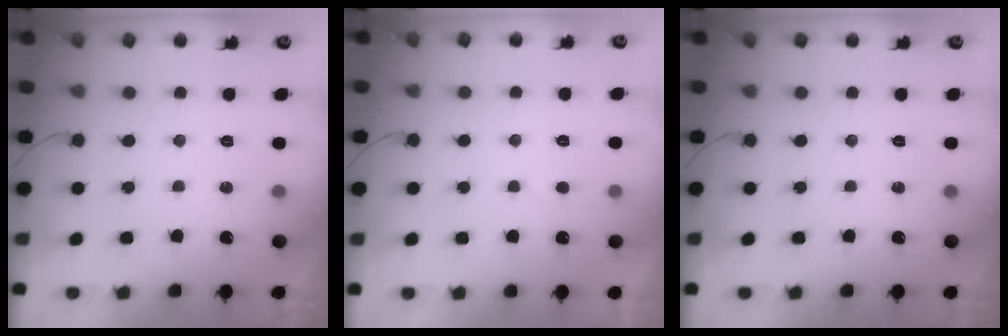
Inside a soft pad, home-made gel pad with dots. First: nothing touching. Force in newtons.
{"total": 2.2, "press": 2.2, "slide": 0.2}
{"total": 0.0}